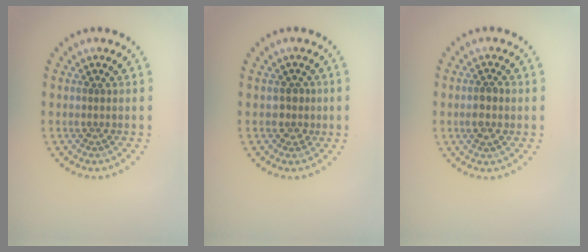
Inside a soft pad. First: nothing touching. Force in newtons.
{"total": 1.5, "press": 1.3, "slide": 0.8}
{"total": 1.9, "press": 1.9, "slide": 0.3}